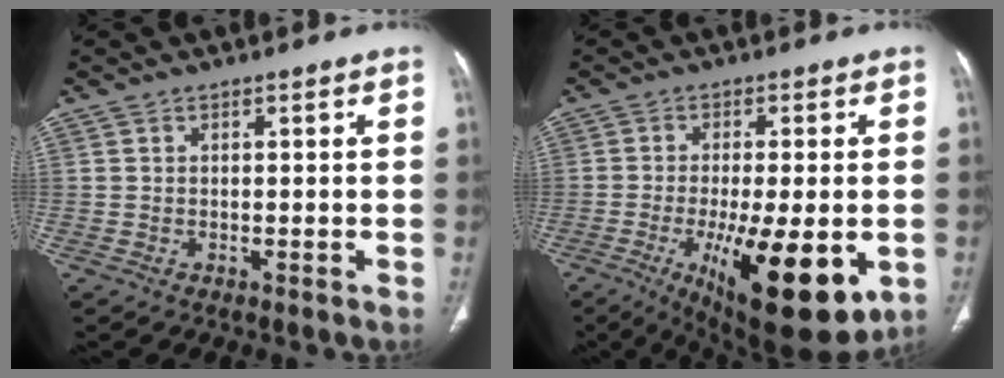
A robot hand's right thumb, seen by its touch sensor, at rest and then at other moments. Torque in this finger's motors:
{"motor_torque": [2.76, 2.25, 0.80, 0.42, 0.54]}